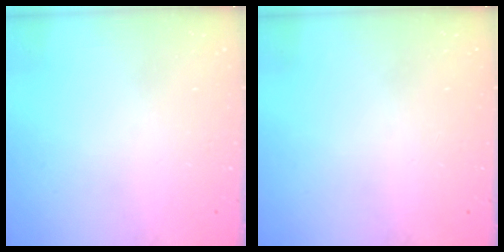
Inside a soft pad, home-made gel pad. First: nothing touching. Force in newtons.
{"total": 13.0, "press": 3.6, "slide": 12.5}